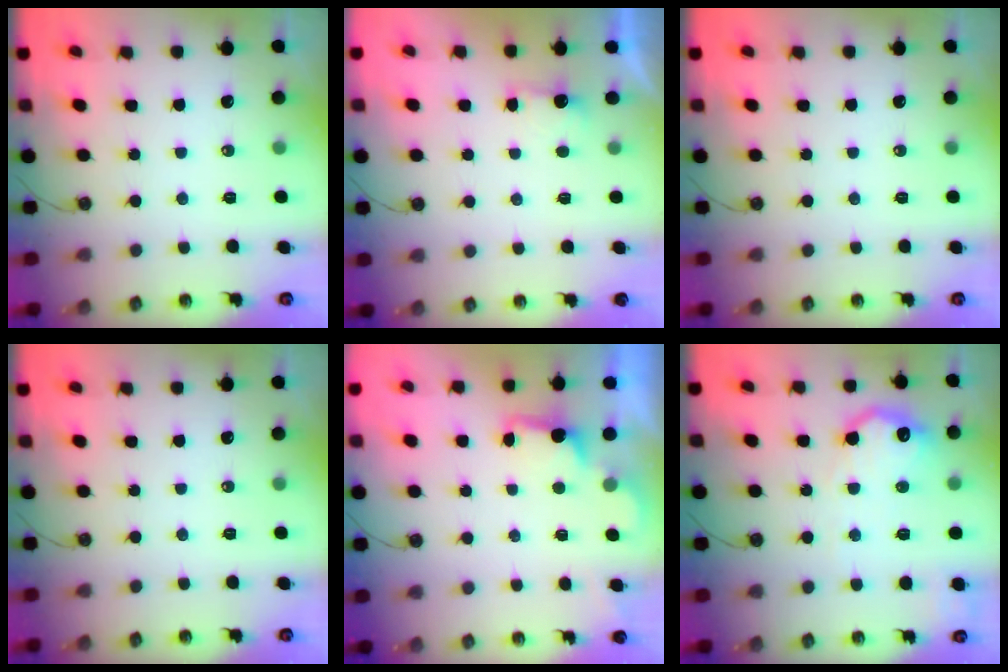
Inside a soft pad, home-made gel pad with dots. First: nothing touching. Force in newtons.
{"total": 1.1, "press": 0.8, "slide": 0.7}
{"total": 0.0}
{"total": 0.0}
{"total": 1.8, "press": 1.5, "slide": 1.0}
{"total": 14.6, "press": 14.6, "slide": 1.0}